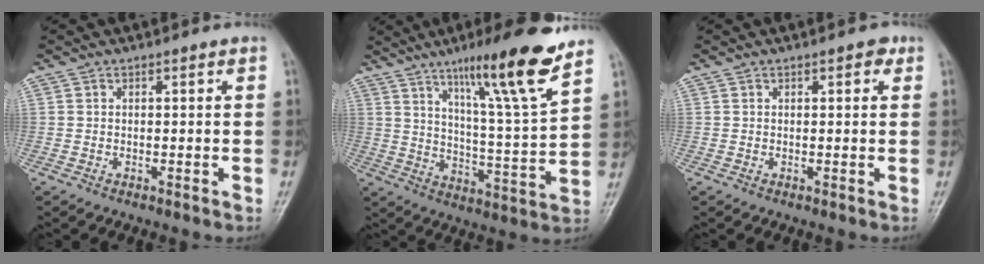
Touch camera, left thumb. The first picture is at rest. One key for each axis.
{"total": 17.4, "fx": 11.3, "fy": 1.3, "fz": 13.1, "tx": -0.191, "ty": -0.065, "tz": 0.182}
{"total": 1.8, "fx": 0.8, "fy": 1.1, "fz": 1.1, "tx": -0.001, "ty": 0.000, "tz": 0.008}